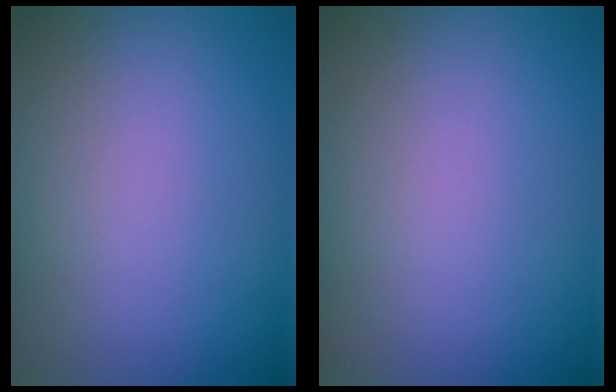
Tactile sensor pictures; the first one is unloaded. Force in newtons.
{"total": 0.0}